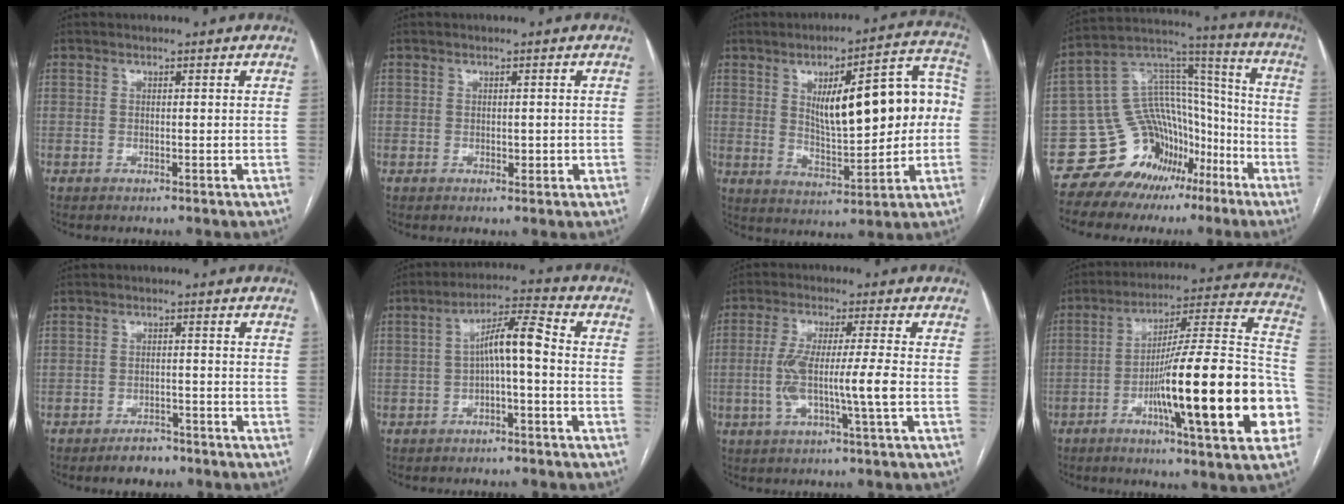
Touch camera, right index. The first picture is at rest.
{"total": 1.1, "force": [-0.1, 0.8, 0.8], "torque": [-0.007, 0.001, 0.002]}
{"total": 17.8, "force": [2.0, 5.2, 16.9], "torque": [-0.236, 0.038, 0.041]}
{"total": 16.3, "force": [-10.0, 11.7, 5.5], "torque": [-0.080, 0.103, -0.156]}
{"total": 3.5, "force": [-2.8, 1.7, 1.3], "torque": [-0.019, 0.004, -0.038]}
{"total": 6.8, "force": [-0.6, 1.0, 6.7], "torque": [-0.116, 0.029, -0.011]}
{"total": 8.4, "force": [-1.4, -0.3, 8.2], "torque": [-0.165, 0.005, -0.026]}
{"total": 25.7, "force": [-7.7, 2.1, 24.5], "torque": [-0.299, 0.007, -0.116]}